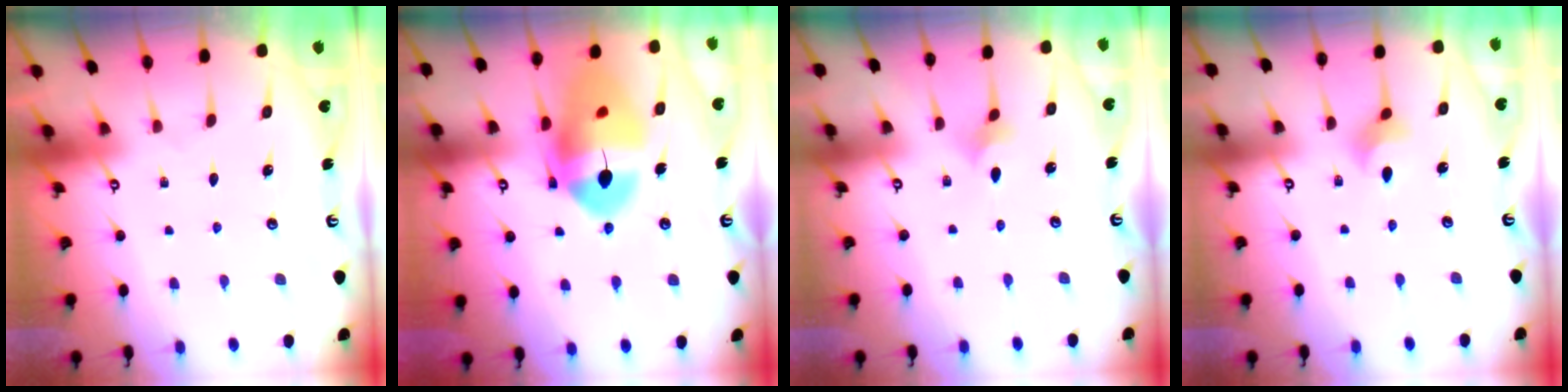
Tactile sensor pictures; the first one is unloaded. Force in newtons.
{"total": 18.2, "press": 18.1, "slide": 2.2}
{"total": 1.8, "press": 1.7, "slide": 0.5}
{"total": 4.5, "press": 4.3, "slide": 1.2}